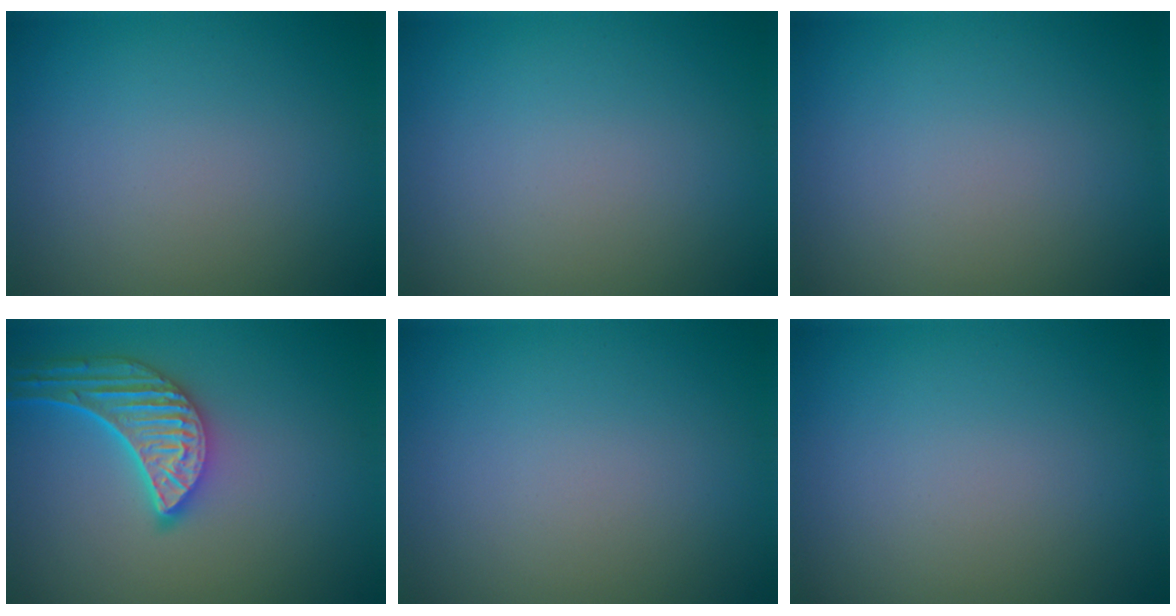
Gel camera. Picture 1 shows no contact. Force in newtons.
{"total": 0.0}
{"total": 0.0}
{"total": 5.3, "press": 4.4, "slide": 3.0}
{"total": 0.0}
{"total": 0.0}